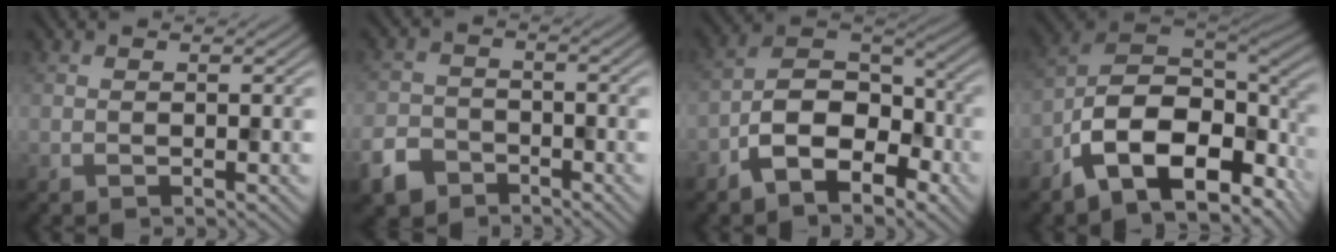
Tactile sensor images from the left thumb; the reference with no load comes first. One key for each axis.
{"total": 5.0, "fx": -3.5, "fy": 3.1, "fz": 1.7, "tx": -0.044, "ty": -0.003, "tz": -0.077}
{"total": 9.0, "fx": -4.8, "fy": 4.9, "fz": 5.8, "tx": -0.098, "ty": 0.005, "tz": -0.104}
{"total": 14.5, "fx": -7.2, "fy": 7.4, "fz": 10.3, "tx": -0.210, "ty": -0.026, "tz": -0.127}